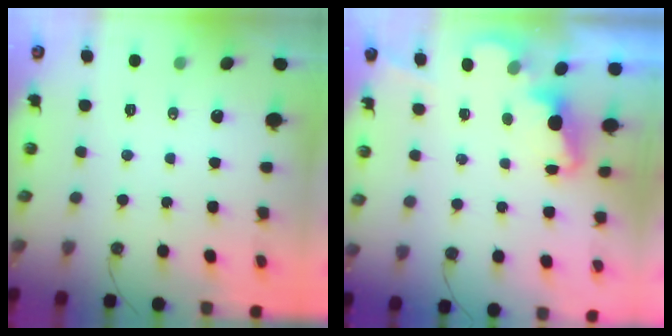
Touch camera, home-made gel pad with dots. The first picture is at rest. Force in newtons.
{"total": 2.3, "press": 2.3, "slide": 0.5}